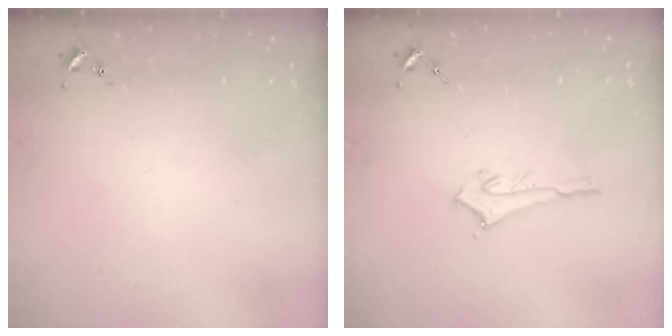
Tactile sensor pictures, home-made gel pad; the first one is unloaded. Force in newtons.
{"total": 5.3, "press": 5.3, "slide": 0.4}